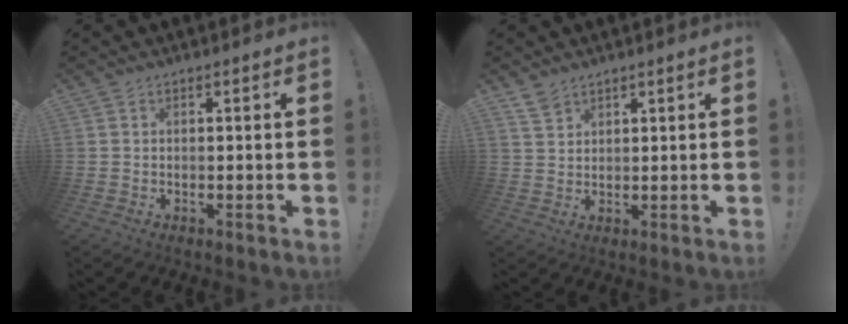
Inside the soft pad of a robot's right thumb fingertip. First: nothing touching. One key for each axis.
{"total": 3.9, "fx": 3.1, "fy": 2.1, "fz": 1.0, "tx": -0.009, "ty": -0.021, "tz": 0.059}